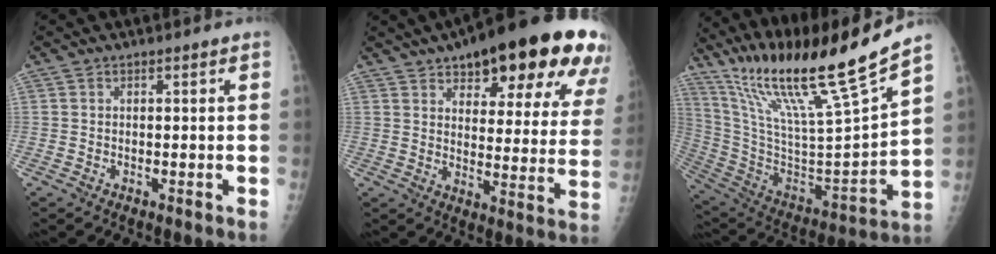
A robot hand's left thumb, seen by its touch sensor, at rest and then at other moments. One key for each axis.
{"total": 28.2, "fx": 17.1, "fy": 9.8, "fz": 20.2, "tx": -0.240, "ty": -0.033, "tz": 0.222}
{"total": 25.1, "fx": 20.1, "fy": -0.1, "fz": 15.0, "tx": -0.240, "ty": -0.109, "tz": 0.365}